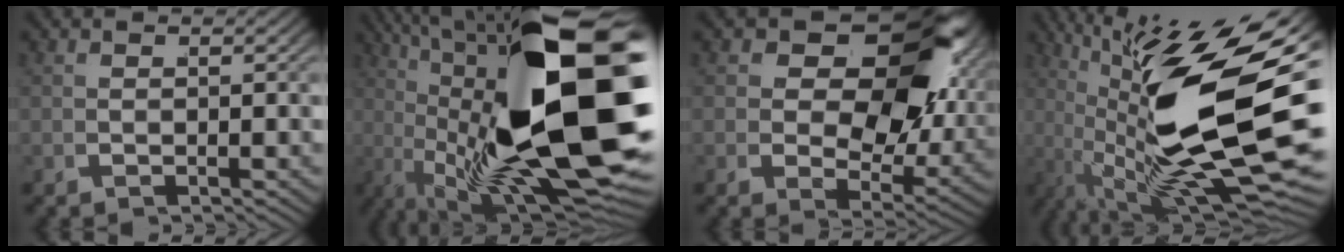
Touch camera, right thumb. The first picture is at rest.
{"total": 27.7, "force": [-0.7, 12.8, 24.5], "torque": [-0.409, -0.070, 0.035]}
{"total": 15.8, "force": [2.8, 9.2, 12.5], "torque": [-0.189, -0.019, 0.045]}
{"total": 21.3, "force": [0.0, 8.9, 19.4], "torque": [-0.327, -0.046, 0.038]}